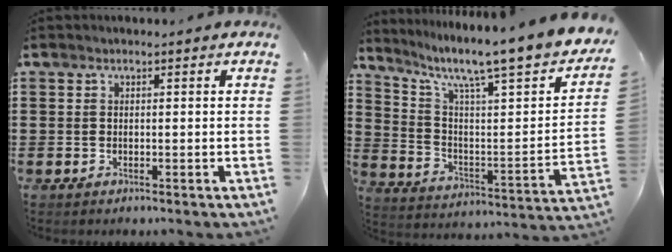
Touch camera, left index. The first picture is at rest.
{"total": 8.9, "force": [7.0, 0.5, 5.4], "torque": [-0.118, -0.063, 0.104]}